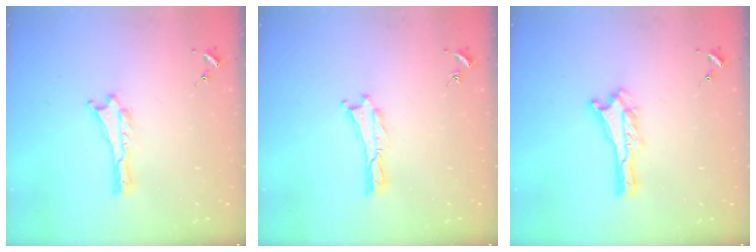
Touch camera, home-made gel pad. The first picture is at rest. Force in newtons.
{"total": 0.0}
{"total": 0.0}